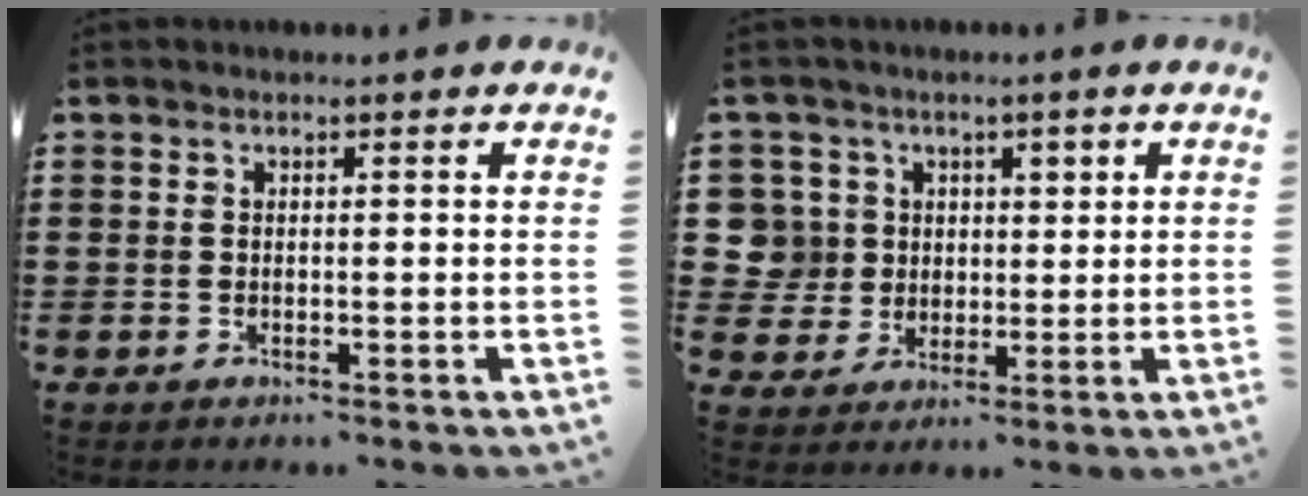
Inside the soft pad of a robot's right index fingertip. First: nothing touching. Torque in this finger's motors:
{"motor_torque": [0.28, 0.37, 0.00, 0.01]}